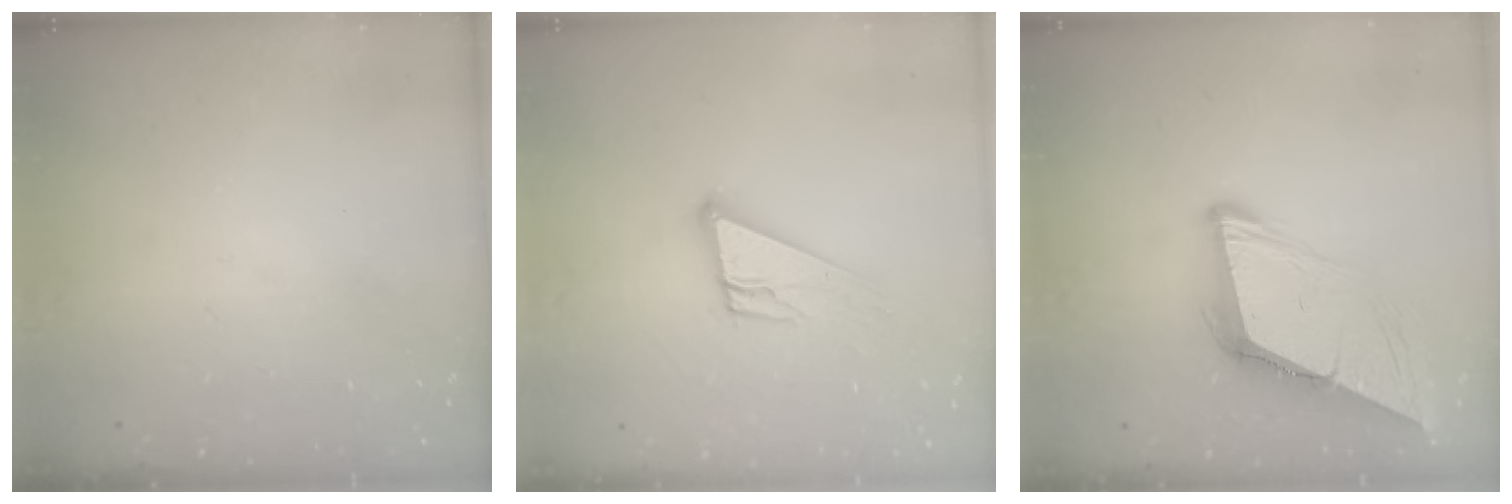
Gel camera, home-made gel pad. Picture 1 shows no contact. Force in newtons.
{"total": 10.0, "press": 10.0, "slide": 0.5}
{"total": 9.4, "press": 9.3, "slide": 1.1}